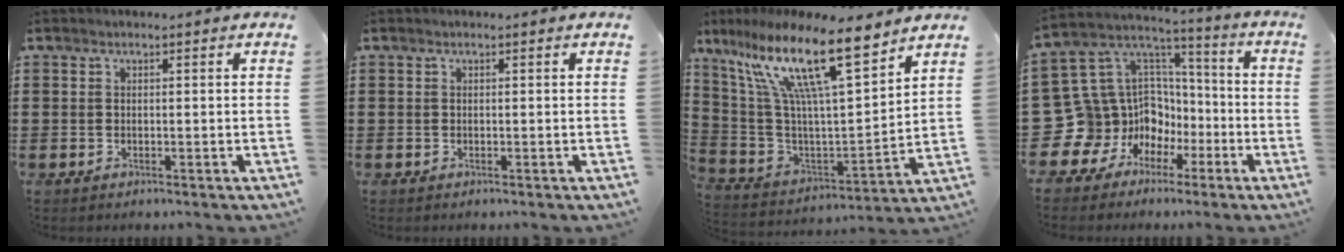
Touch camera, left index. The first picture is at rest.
{"total": 0.0}
{"total": 16.9, "force": [10.5, 3.4, 12.8], "torque": [-0.288, -0.055, 0.171]}
{"total": 13.0, "force": [-4.9, 12.0, 1.0], "torque": [-0.094, -0.025, -0.049]}